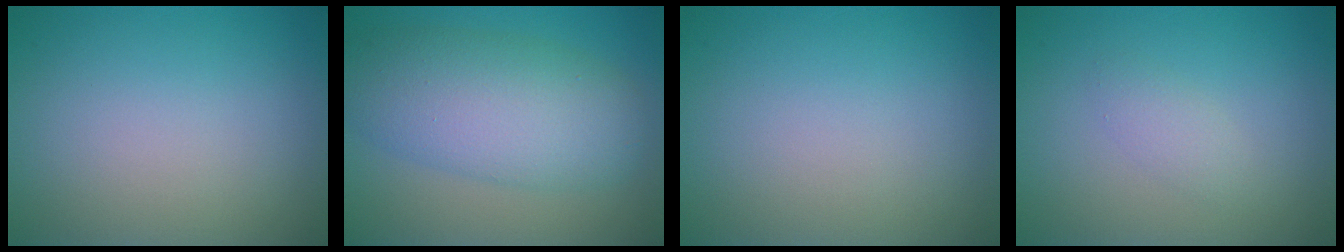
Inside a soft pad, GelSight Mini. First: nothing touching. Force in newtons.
{"total": 7.9, "press": 7.9, "slide": 0.4}
{"total": 0.0}
{"total": 1.4, "press": 1.4, "slide": 0.1}